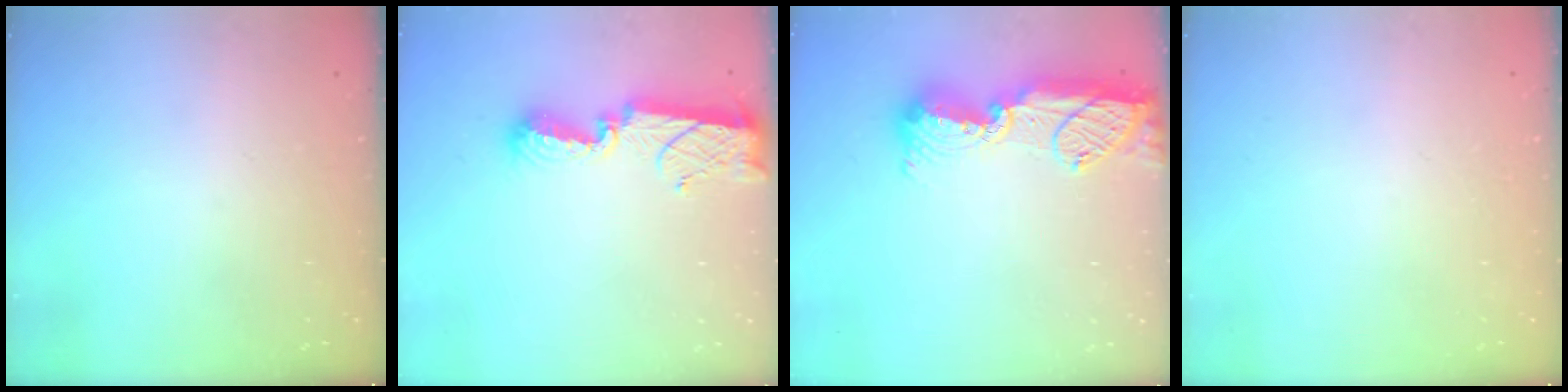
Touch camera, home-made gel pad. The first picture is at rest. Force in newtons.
{"total": 9.8, "press": 9.8, "slide": 0.5}
{"total": 17.2, "press": 16.2, "slide": 5.8}
{"total": 0.0}